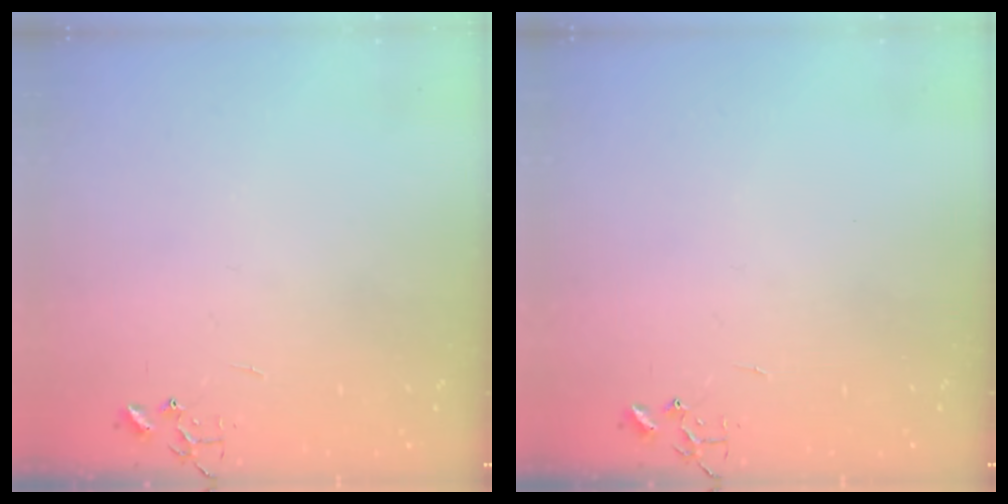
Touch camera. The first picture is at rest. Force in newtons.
{"total": 0.0}